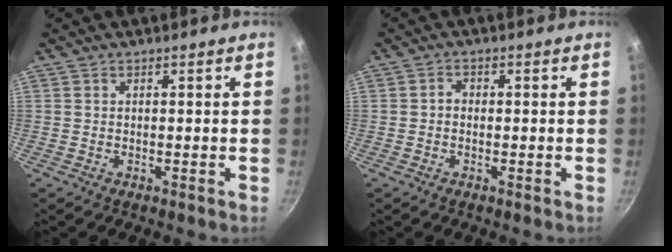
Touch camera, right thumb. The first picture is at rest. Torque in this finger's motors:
{"motor_torque": [0.34, 0.30, 0.06, 0.17, 0.02]}